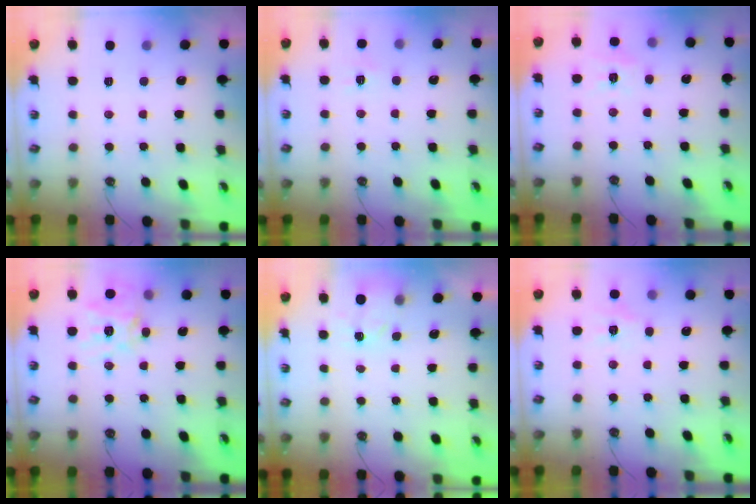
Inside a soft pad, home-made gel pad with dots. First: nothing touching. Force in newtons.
{"total": 5.6, "press": 5.6, "slide": 0.5}
{"total": 7.0, "press": 7.0, "slide": 0.7}
{"total": 14.4, "press": 14.3, "slide": 1.9}
{"total": 3.0, "press": 3.0, "slide": 0.4}
{"total": 5.5, "press": 5.5, "slide": 0.5}